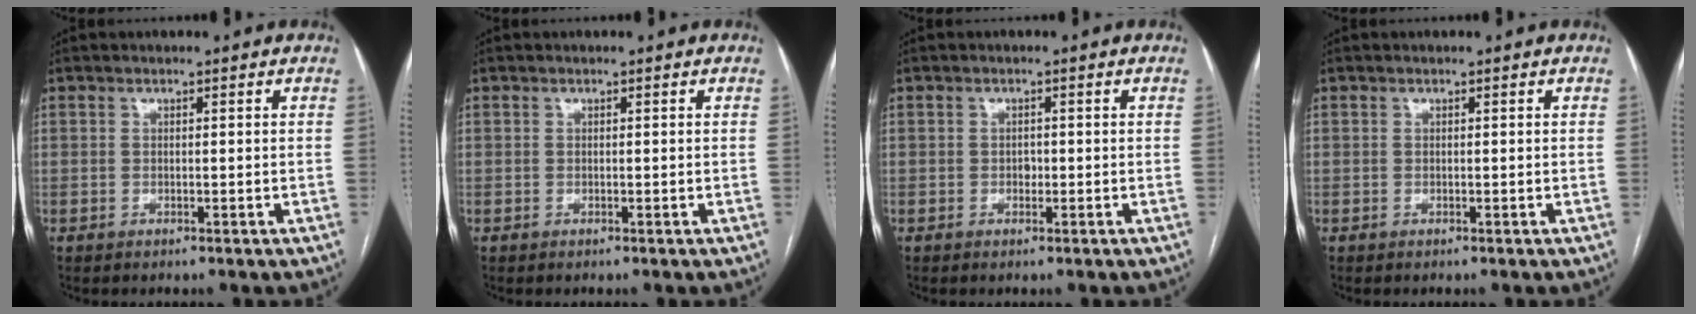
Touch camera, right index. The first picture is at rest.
{"total": 0.0}
{"total": 1.1, "force": [-0.2, 0.8, 0.7], "torque": [-0.011, 0.002, -0.002]}
{"total": 0.0}